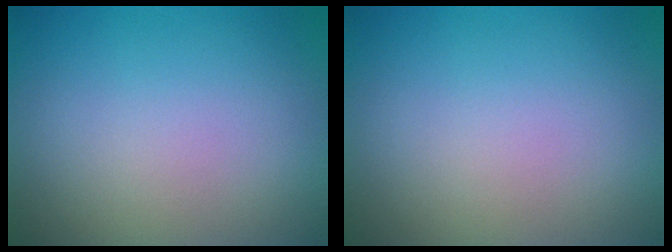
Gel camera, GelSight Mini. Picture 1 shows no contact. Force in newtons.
{"total": 0.0}